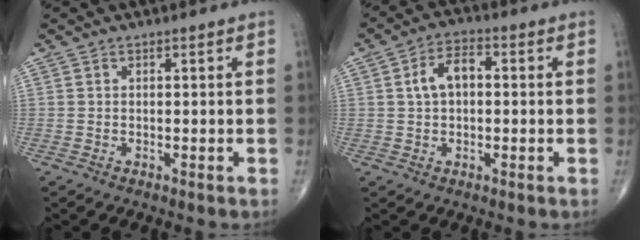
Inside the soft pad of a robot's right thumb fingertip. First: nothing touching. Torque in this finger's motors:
{"motor_torque": [-0.33, 0.50, 0.05, 0.17, 0.17]}